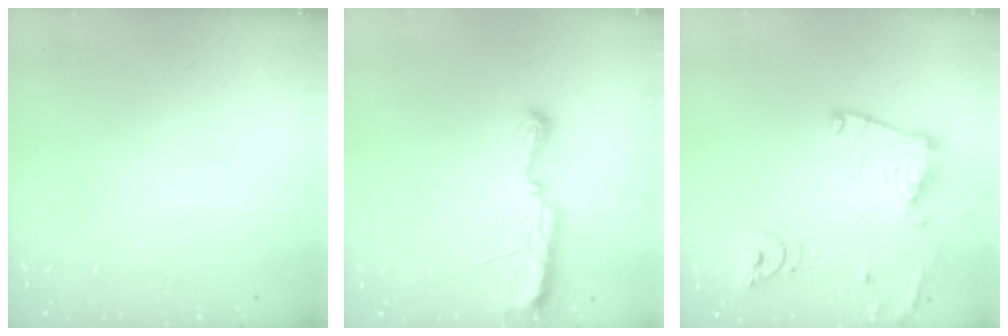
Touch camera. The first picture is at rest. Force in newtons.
{"total": 7.6, "press": 7.6, "slide": 0.7}
{"total": 17.0, "press": 16.9, "slide": 1.7}